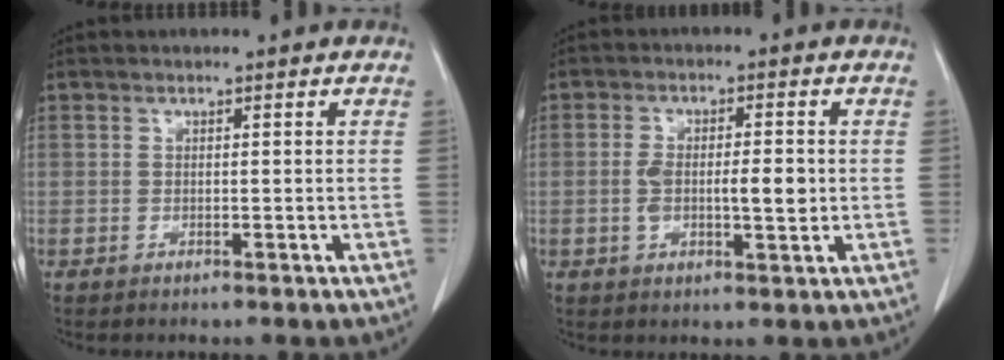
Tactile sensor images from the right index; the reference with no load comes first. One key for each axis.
{"total": 6.5, "fx": -0.3, "fy": 2.1, "fz": 6.1, "tx": -0.105, "ty": 0.006, "tz": -0.001}